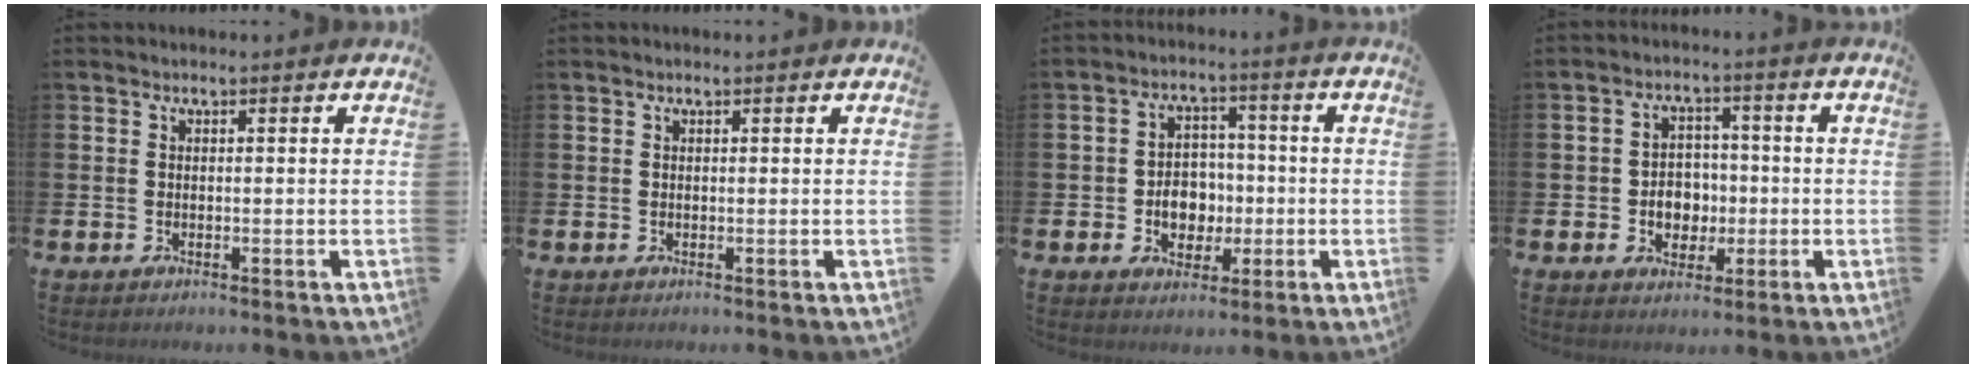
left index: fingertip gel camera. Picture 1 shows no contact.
{"total": 0.5, "force": [0.5, 0.0, 0.2], "torque": [-0.004, 0.000, 0.009]}
{"total": 5.0, "force": [-0.9, 4.3, 2.4], "torque": [-0.039, 0.007, -0.024]}
{"total": 4.2, "force": [-0.6, 3.8, 1.7], "torque": [-0.027, 0.003, -0.021]}